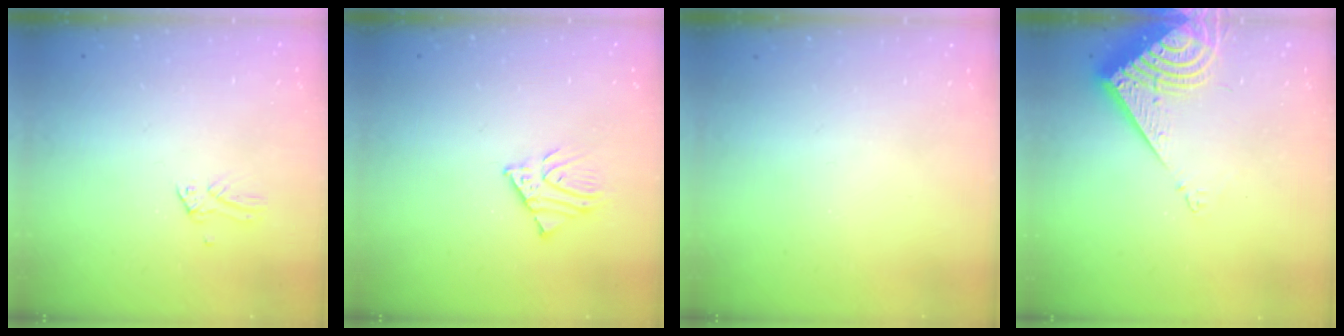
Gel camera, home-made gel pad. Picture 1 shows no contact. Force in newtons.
{"total": 3.9, "press": 3.8, "slide": 0.4}
{"total": 0.0}
{"total": 10.8, "press": 10.7, "slide": 1.4}